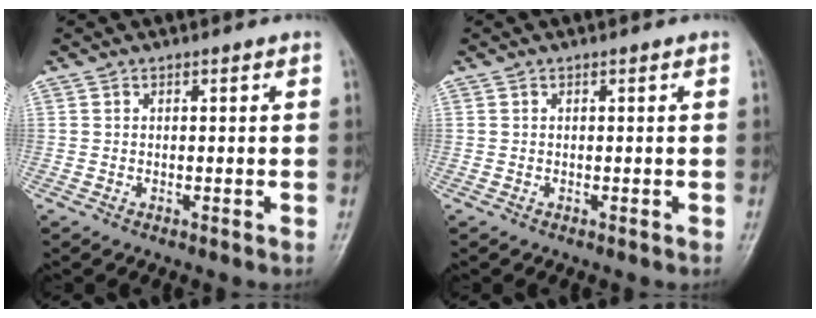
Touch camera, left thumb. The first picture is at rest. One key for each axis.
{"total": 0.0}